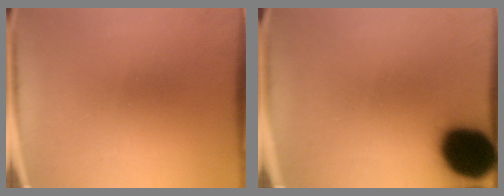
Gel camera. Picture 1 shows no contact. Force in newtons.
{"total": 21.3}